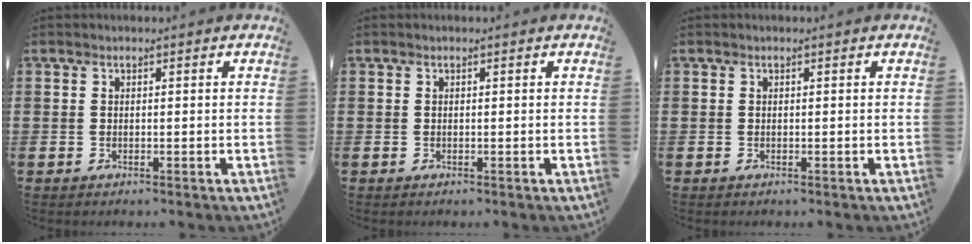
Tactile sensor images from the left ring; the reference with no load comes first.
{"total": 0.0}
{"total": 0.0}